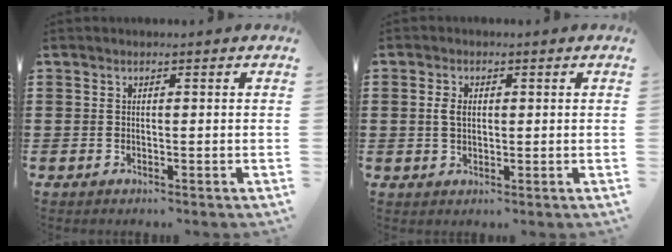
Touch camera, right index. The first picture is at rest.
{"total": 2.4, "force": [0.2, 1.5, 1.9], "torque": [-0.041, 0.007, 0.002]}